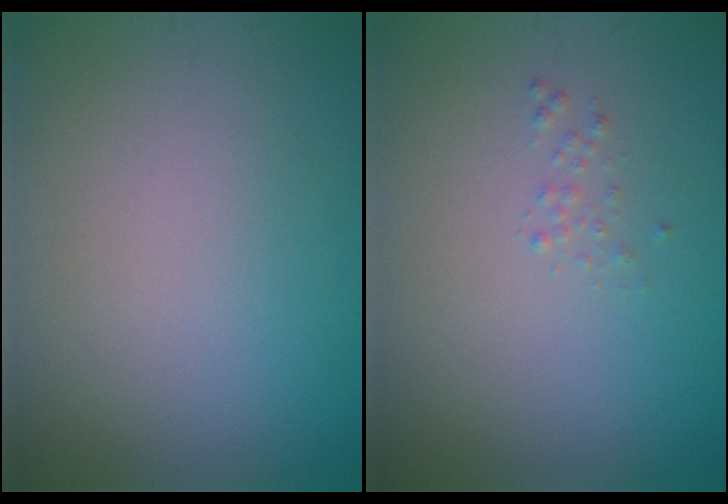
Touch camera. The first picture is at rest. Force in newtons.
{"total": 0.6, "press": 0.6, "slide": 0.0}